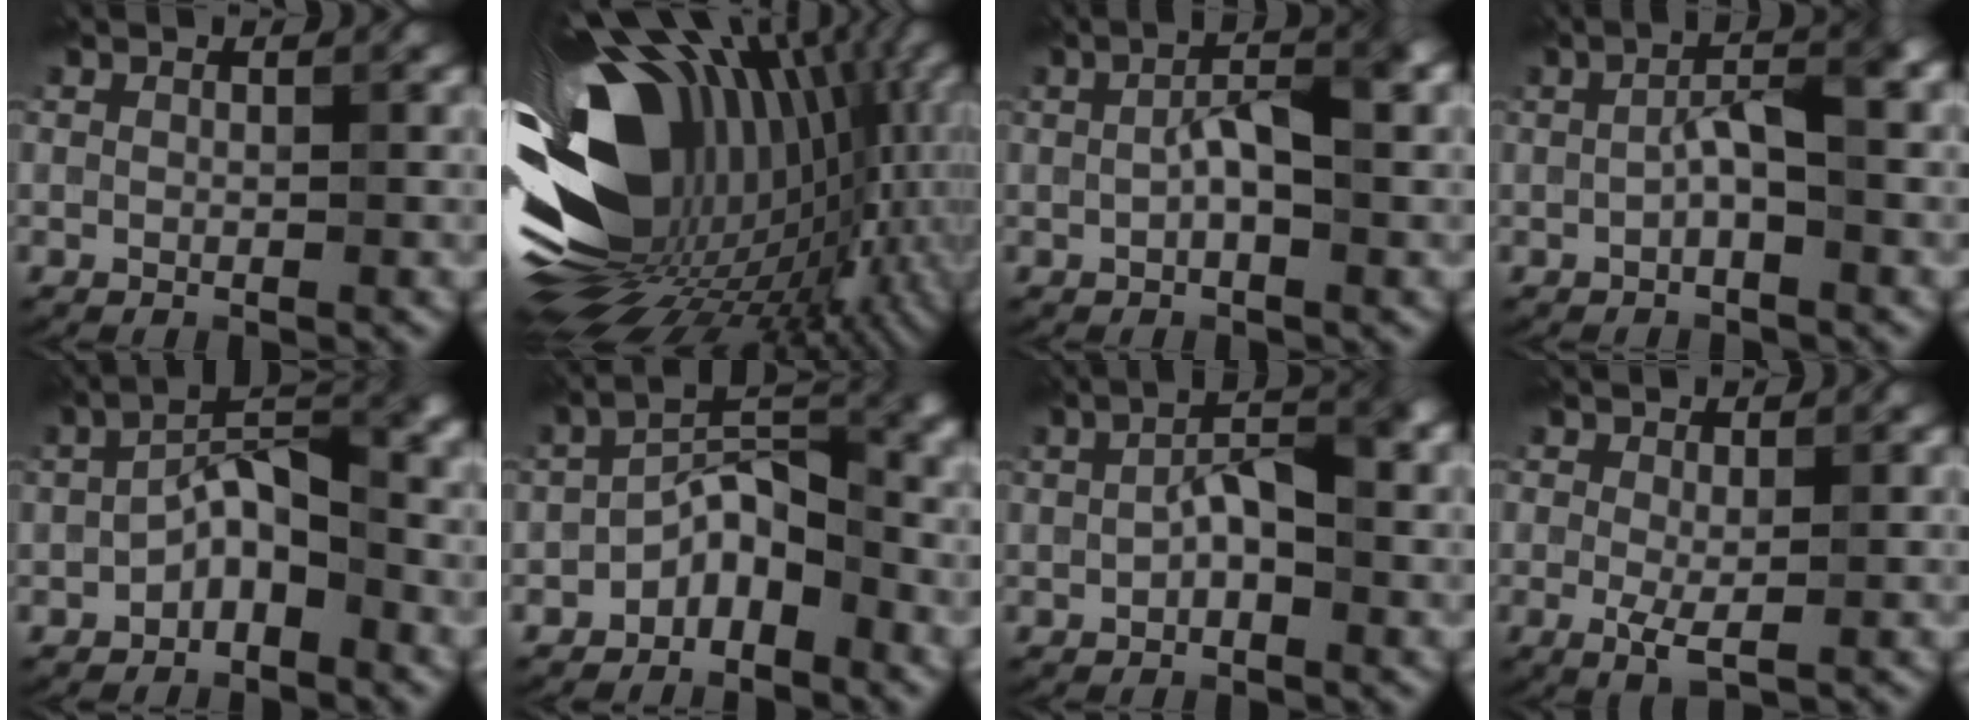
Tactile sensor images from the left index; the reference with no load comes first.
{"total": 18.8, "force": [-0.7, 11.9, 14.5], "torque": [-0.266, -0.030, 0.002]}
{"total": 4.8, "force": [0.2, 1.6, 4.5], "torque": [-0.081, 0.009, 0.000]}
{"total": 3.7, "force": [-0.3, 0.8, 3.6], "torque": [-0.068, 0.015, -0.009]}
{"total": 5.0, "force": [-1.9, 2.1, 4.1], "torque": [-0.066, 0.020, -0.041]}
{"total": 5.1, "force": [-2.7, 2.3, 3.6], "torque": [-0.052, 0.022, -0.055]}
{"total": 4.2, "force": [0.0, 1.8, 3.8], "torque": [-0.068, 0.010, -0.006]}
{"total": 1.8, "force": [-0.1, 0.9, 1.5], "torque": [-0.033, -0.003, 0.000]}